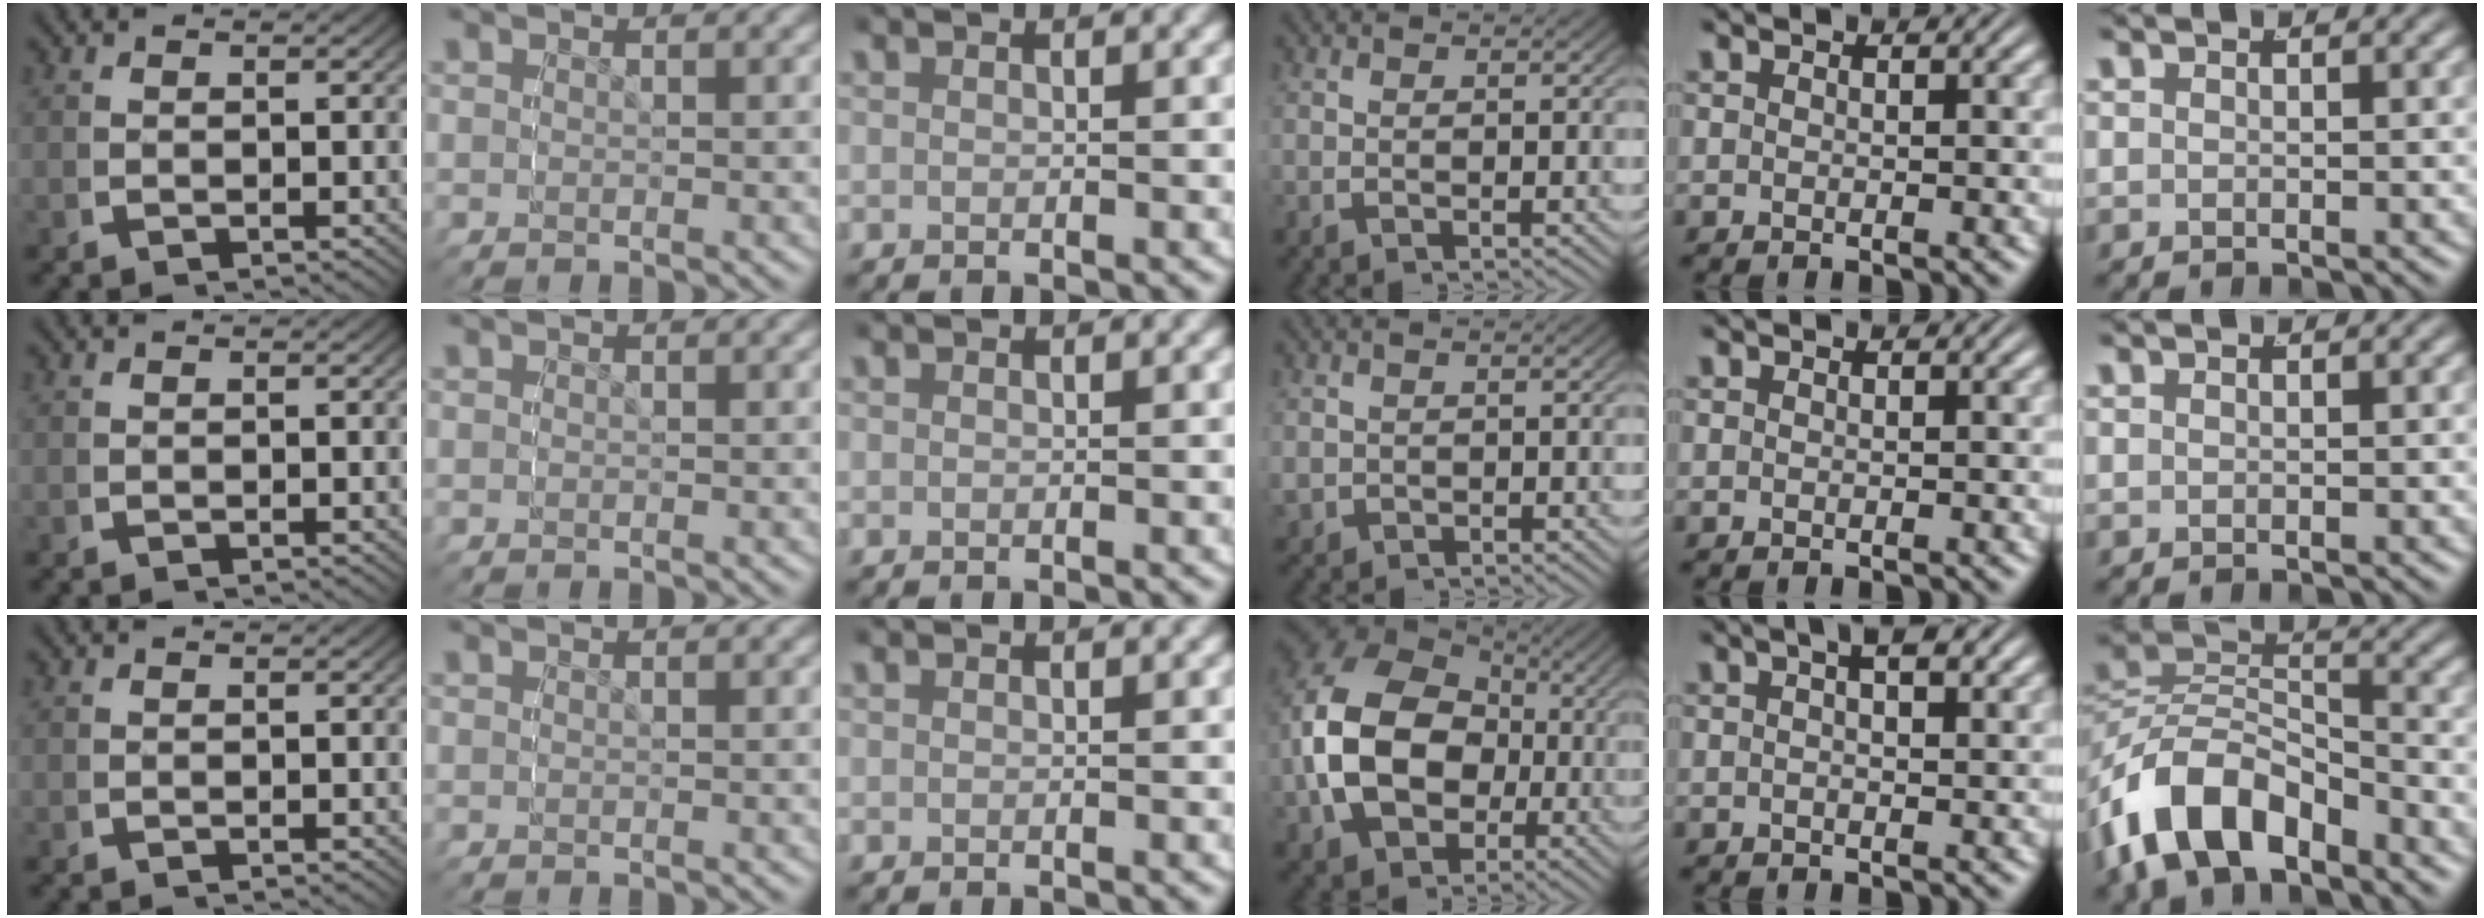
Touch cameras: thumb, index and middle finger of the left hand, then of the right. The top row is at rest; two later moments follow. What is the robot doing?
{"motion": "grasp_and_lifting", "object": "cloth"}